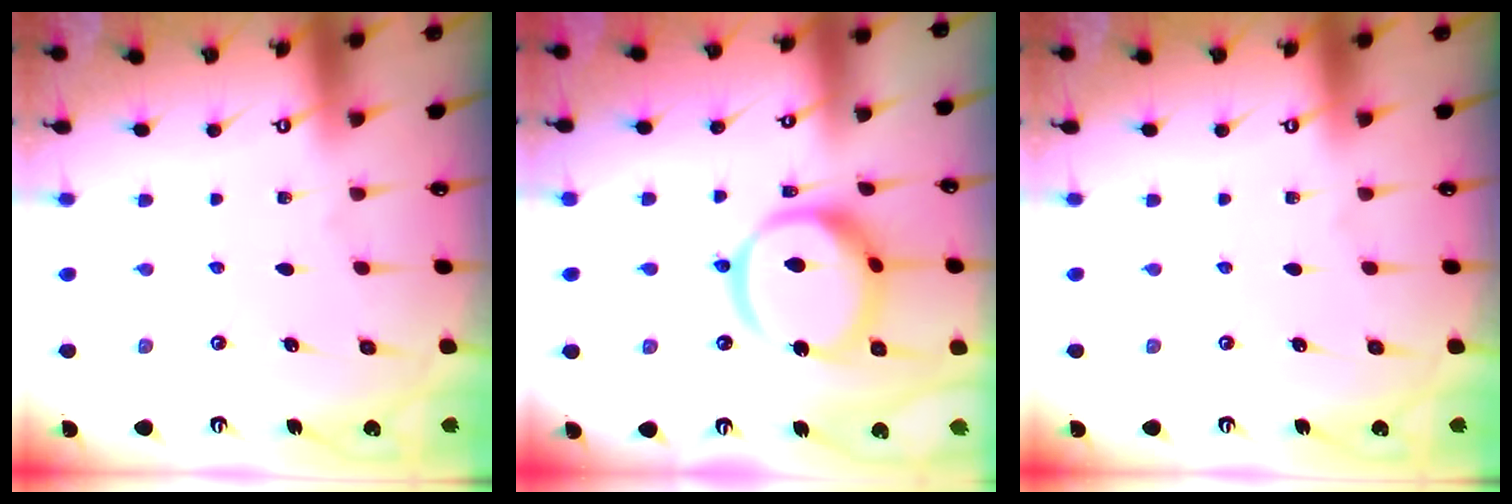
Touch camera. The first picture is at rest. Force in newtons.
{"total": 16.2, "press": 16.1, "slide": 1.7}
{"total": 0.0}